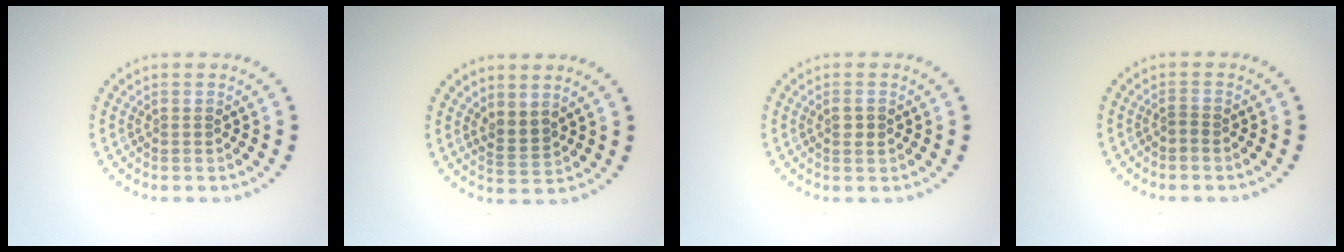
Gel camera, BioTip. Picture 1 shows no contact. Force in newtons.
{"total": 1.7, "press": 1.3, "slide": 1.1}
{"total": 1.1, "press": 1.0, "slide": 0.2}
{"total": 0.6, "press": 0.3, "slide": 0.5}